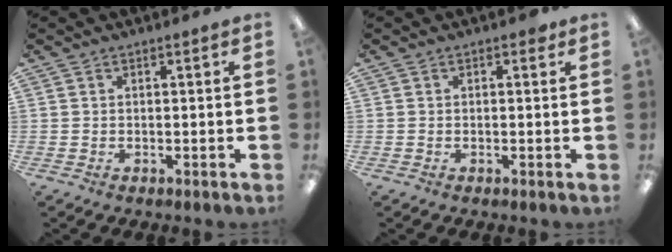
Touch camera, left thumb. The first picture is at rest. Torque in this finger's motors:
{"motor_torque": [0.17, 0.00, 0.19, -0.03, 0.00]}